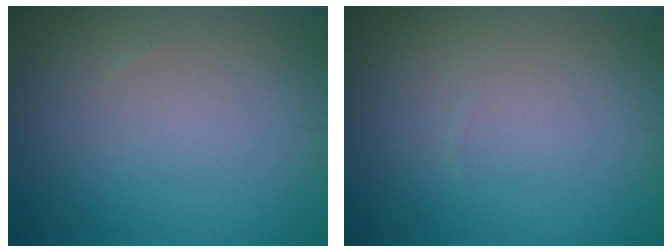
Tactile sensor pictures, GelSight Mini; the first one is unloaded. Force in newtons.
{"total": 0.0}